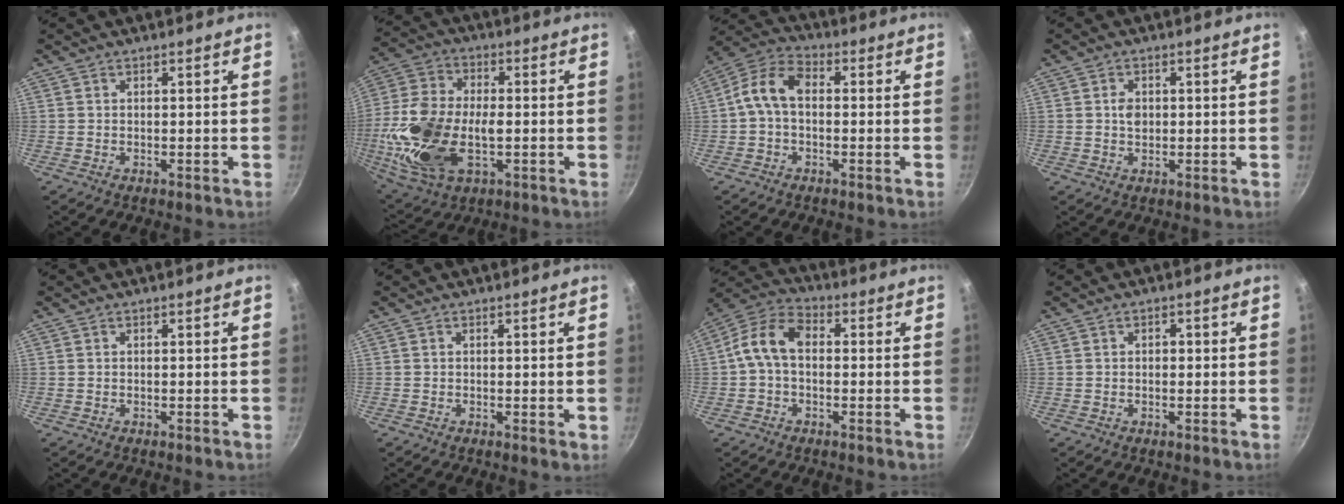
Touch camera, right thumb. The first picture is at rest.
{"total": 19.8, "force": [-3.4, 10.8, 16.3], "torque": [-0.346, 0.004, -0.055]}
{"total": 9.0, "force": [0.1, 5.8, 6.9], "torque": [-0.130, 0.030, -0.009]}
{"total": 2.4, "force": [0.3, 1.8, 1.7], "torque": [-0.022, 0.001, 0.004]}
{"total": 0.0}
{"total": 0.7, "force": [0.2, 0.1, 0.7], "torque": [-0.012, -0.005, 0.001]}
{"total": 9.8, "force": [0.2, 6.5, 7.4], "torque": [-0.139, 0.032, -0.007]}
{"total": 1.0, "force": [0.1, 0.7, 0.7], "torque": [-0.006, 0.005, 0.000]}